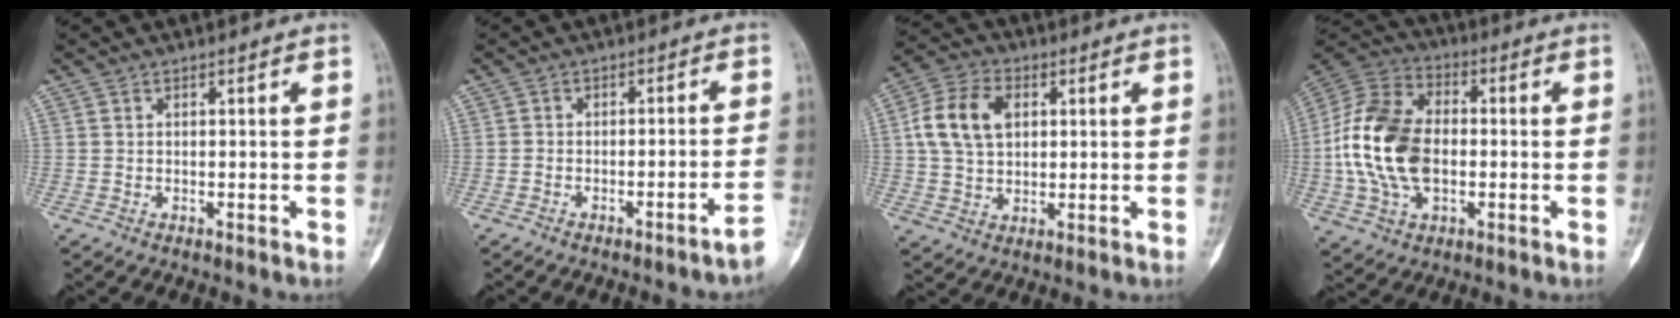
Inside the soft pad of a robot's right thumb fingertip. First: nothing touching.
{"total": 4.0, "force": [-2.8, -0.5, 2.9], "torque": [-0.034, 0.034, -0.041]}
{"total": 11.3, "force": [2.3, 7.8, 7.9], "torque": [-0.137, 0.012, 0.038]}
{"total": 18.7, "force": [-1.5, 12.0, 14.3], "torque": [-0.277, 0.022, -0.029]}